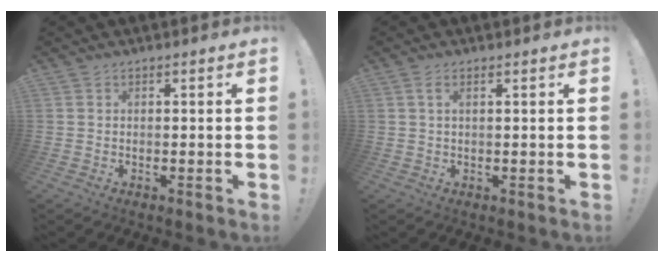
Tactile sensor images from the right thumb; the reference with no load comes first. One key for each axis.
{"total": 2.1, "fx": 0.8, "fy": 0.6, "fz": 1.9, "tx": -0.038, "ty": 0.000, "tz": 0.013}